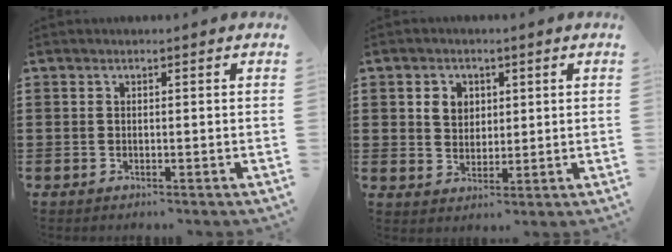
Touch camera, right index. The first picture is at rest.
{"total": 3.6, "force": [1.3, 3.0, 1.3], "torque": [-0.036, 0.013, 0.023]}